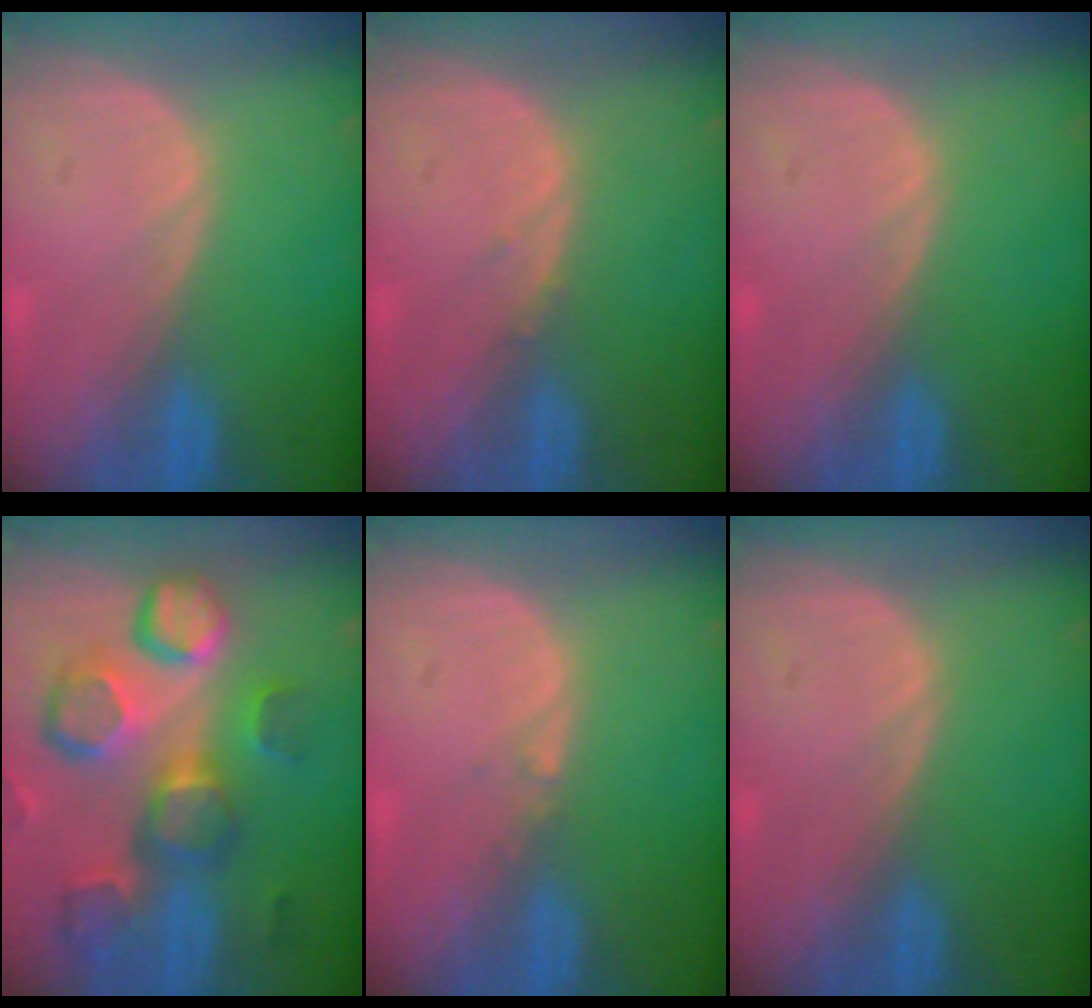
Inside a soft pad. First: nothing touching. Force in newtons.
{"total": 0.6, "press": 0.6, "slide": 0.3}
{"total": 0.0}
{"total": 12.9, "press": 11.2, "slide": 6.4}
{"total": 0.6, "press": 0.5, "slide": 0.4}
{"total": 0.0}